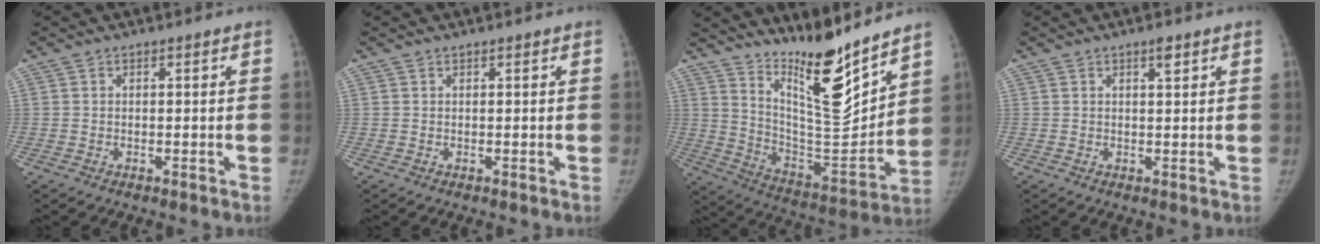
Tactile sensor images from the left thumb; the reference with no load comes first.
{"total": 0.0}
{"total": 19.0, "force": [15.0, 3.1, 11.2], "torque": [-0.134, -0.127, 0.264]}
{"total": 1.8, "force": [1.1, 0.5, 1.3], "torque": [-0.015, -0.005, 0.017]}